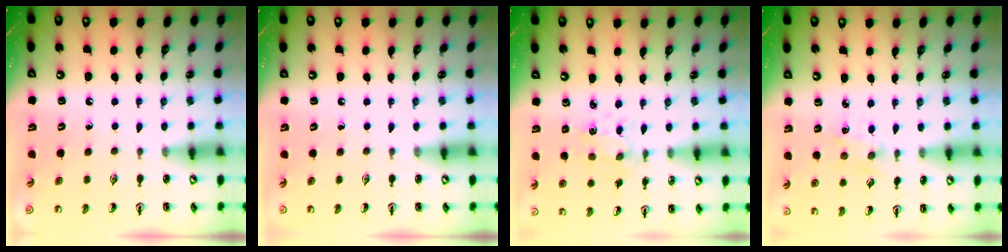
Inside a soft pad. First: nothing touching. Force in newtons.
{"total": 0.0}
{"total": 1.5, "press": 1.5, "slide": 0.0}
{"total": 1.2, "press": 1.2, "slide": 0.2}